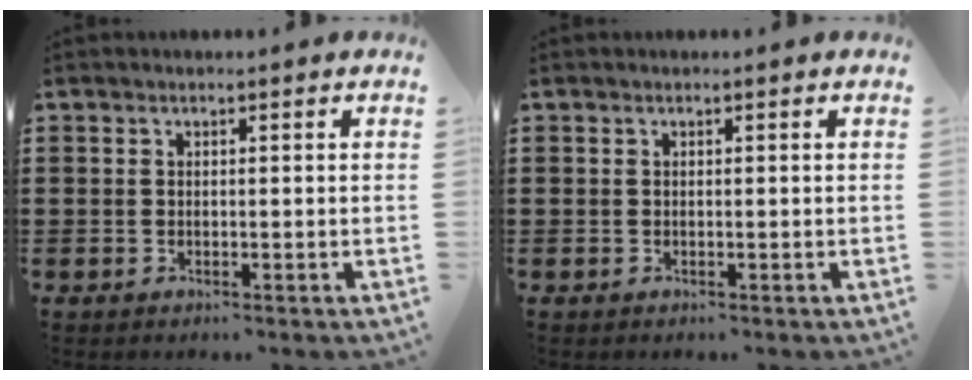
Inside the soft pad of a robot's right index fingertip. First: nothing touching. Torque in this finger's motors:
{"motor_torque": [0.00, 0.00, 0.02, -0.01]}